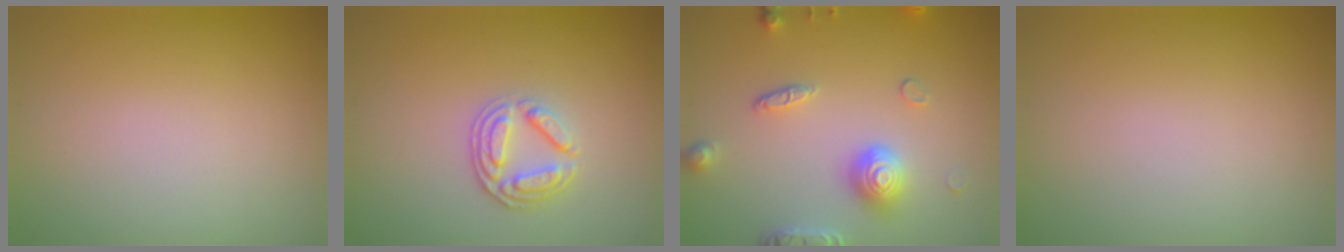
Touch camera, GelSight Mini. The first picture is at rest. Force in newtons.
{"total": 2.7, "press": 2.4, "slide": 1.2}
{"total": 4.1, "press": 3.5, "slide": 2.1}
{"total": 0.0}